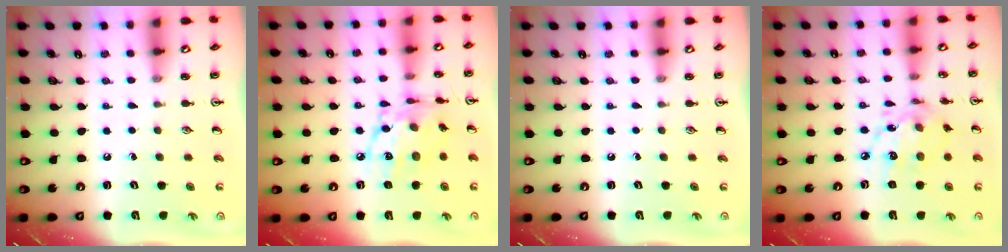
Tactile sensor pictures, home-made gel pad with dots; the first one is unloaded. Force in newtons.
{"total": 14.3, "press": 14.3, "slide": 0.8}
{"total": 0.0}
{"total": 12.7, "press": 12.6, "slide": 0.9}